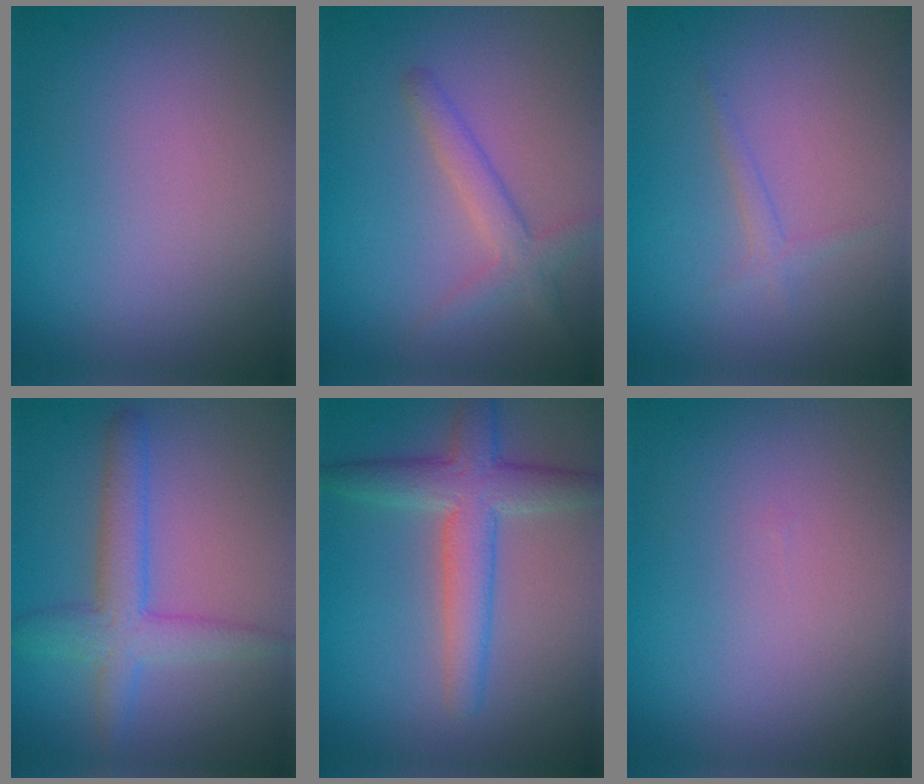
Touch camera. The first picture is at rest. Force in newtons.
{"total": 2.6, "press": 2.5, "slide": 0.1}
{"total": 1.0, "press": 1.0, "slide": 0.1}
{"total": 4.0, "press": 4.0, "slide": 0.1}
{"total": 4.9, "press": 4.9, "slide": 0.1}
{"total": 0.0}